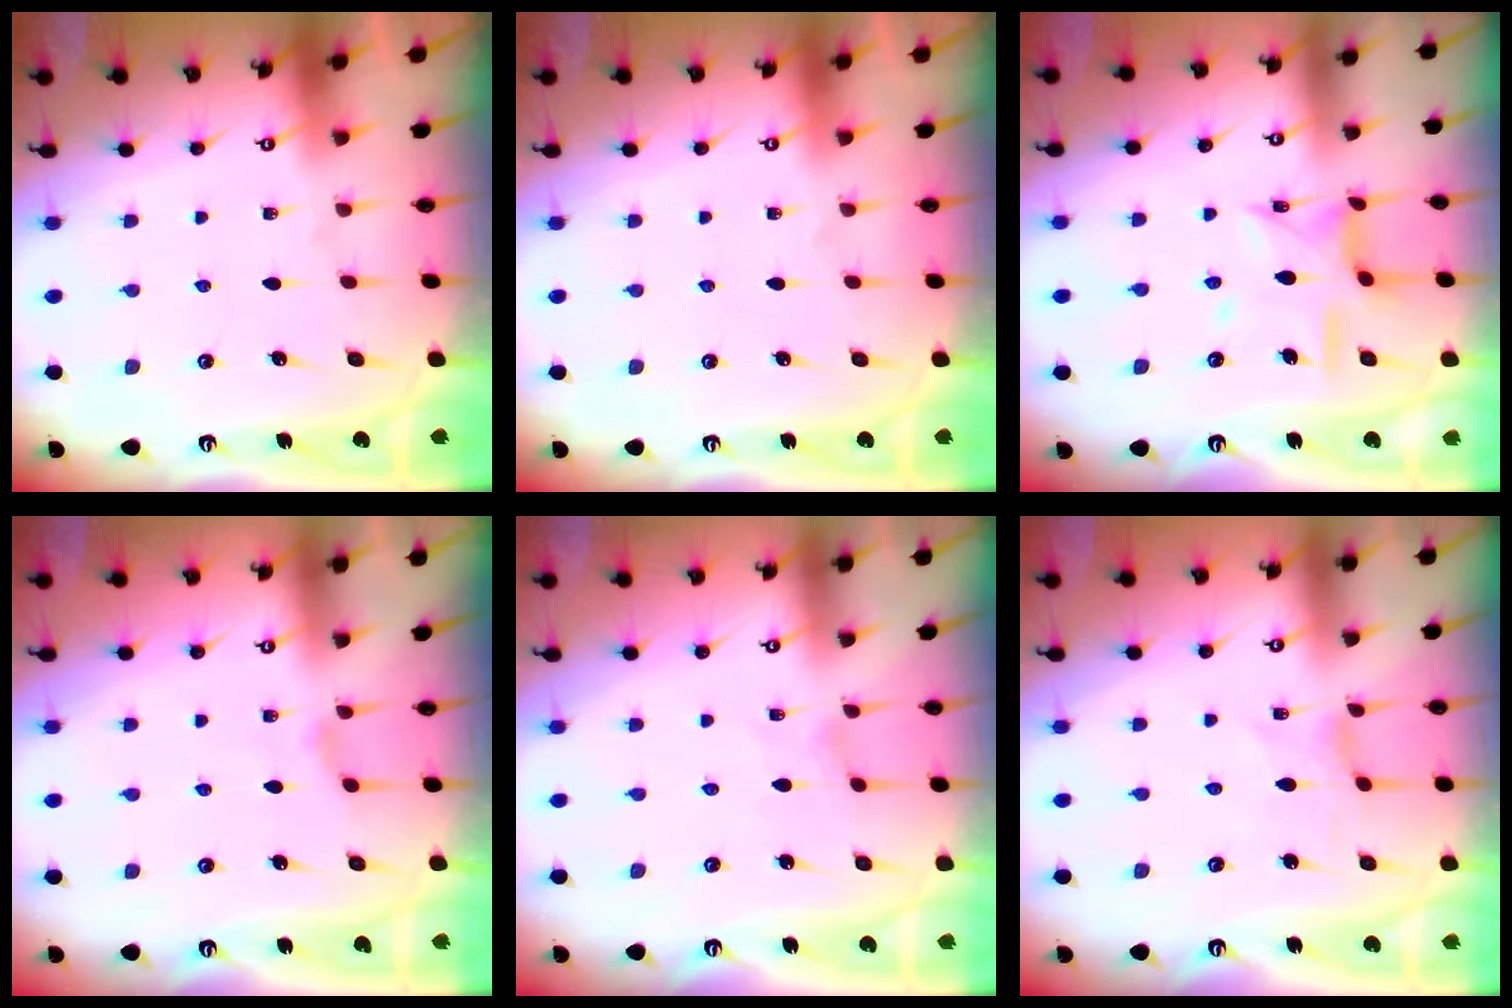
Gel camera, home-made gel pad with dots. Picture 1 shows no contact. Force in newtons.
{"total": 0.0}
{"total": 10.7, "press": 10.7, "slide": 0.7}
{"total": 0.8, "press": 0.7, "slide": 0.3}
{"total": 0.0}
{"total": 0.0}